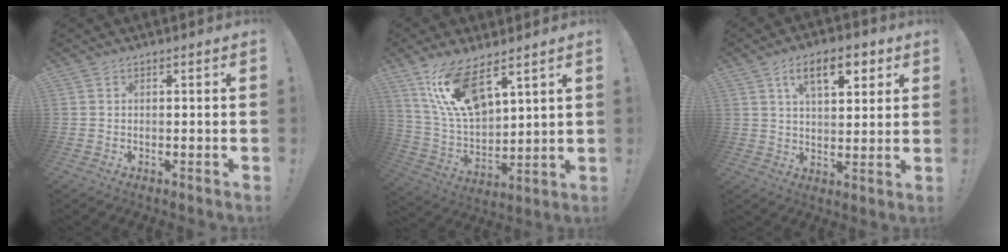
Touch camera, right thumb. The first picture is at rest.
{"total": 15.5, "force": [10.2, 5.9, 10.1], "torque": [-0.210, -0.051, 0.187]}
{"total": 11.7, "force": [5.4, 5.5, 8.7], "torque": [-0.125, -0.005, 0.091]}